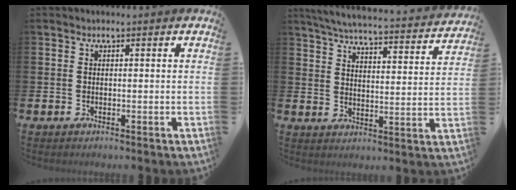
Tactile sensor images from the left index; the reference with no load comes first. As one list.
[{"total": 5.8, "force": [5.5, 0.5, 1.7], "torque": [-0.050, -0.043, 0.092]}]